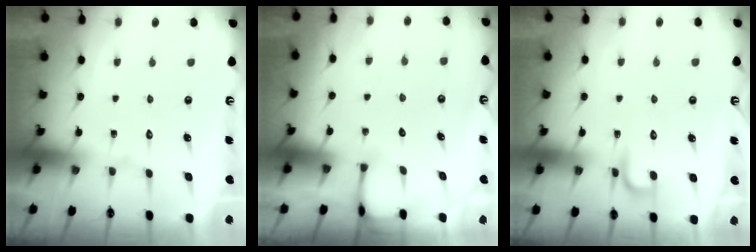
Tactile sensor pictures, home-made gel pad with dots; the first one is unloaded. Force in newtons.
{"total": 1.8, "press": 1.8, "slide": 0.2}
{"total": 4.0, "press": 3.9, "slide": 0.6}